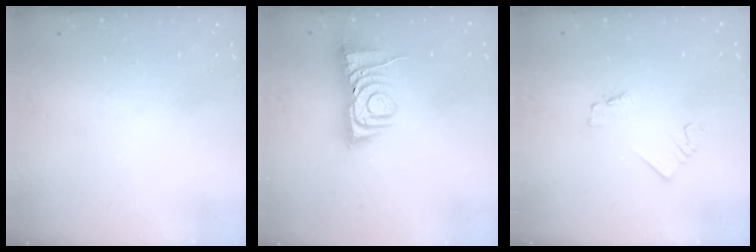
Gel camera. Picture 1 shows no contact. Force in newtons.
{"total": 7.3, "press": 7.2, "slide": 0.8}
{"total": 1.7, "press": 1.7, "slide": 0.3}